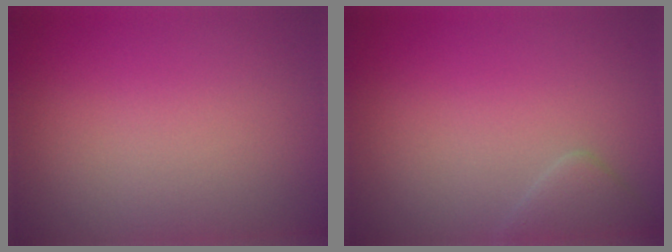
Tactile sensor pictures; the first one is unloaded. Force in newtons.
{"total": 1.7, "press": 1.7, "slide": 0.1}